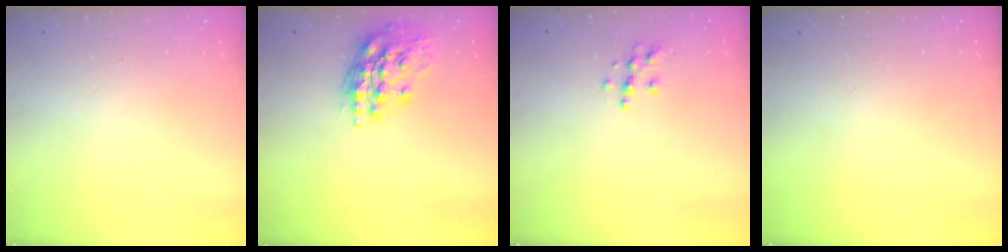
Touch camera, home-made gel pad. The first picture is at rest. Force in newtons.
{"total": 15.9, "press": 15.7, "slide": 2.2}
{"total": 5.6, "press": 5.6, "slide": 0.2}
{"total": 0.0}